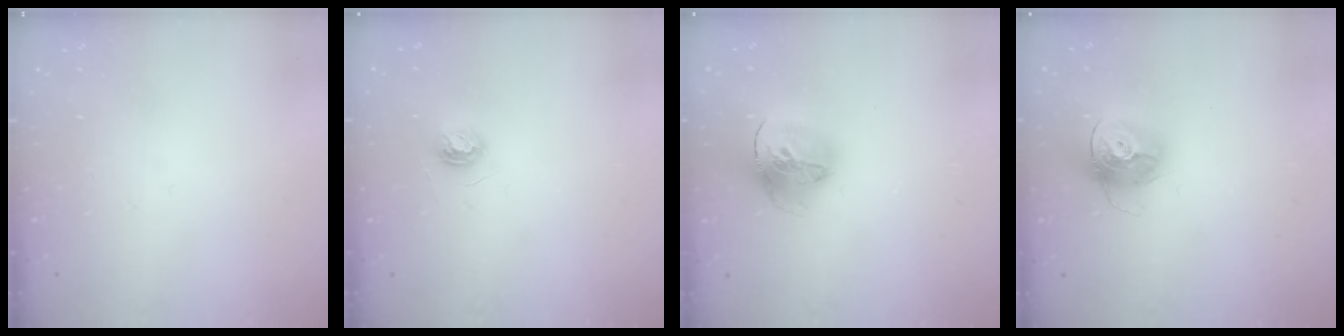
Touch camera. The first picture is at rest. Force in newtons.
{"total": 5.3, "press": 5.3, "slide": 0.6}
{"total": 16.7, "press": 16.6, "slide": 1.8}
{"total": 14.5, "press": 14.4, "slide": 1.5}